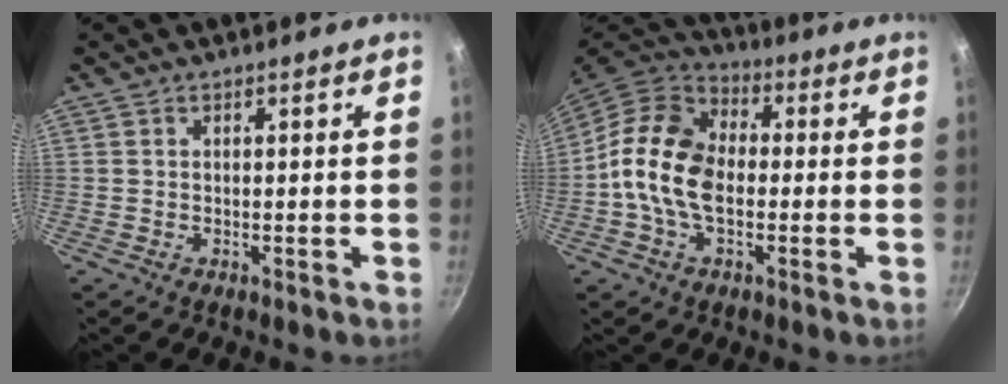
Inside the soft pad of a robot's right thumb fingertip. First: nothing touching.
{"total": 13.8, "force": [-1.1, 9.1, 10.3], "torque": [-0.167, 0.029, -0.042]}